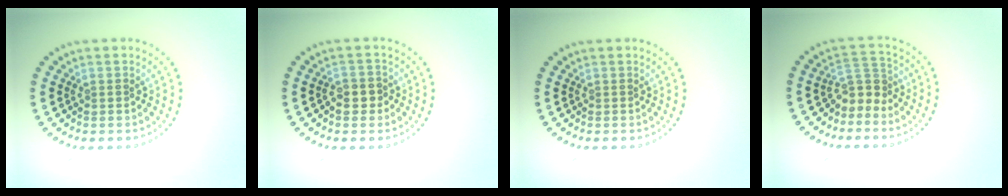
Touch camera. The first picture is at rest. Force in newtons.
{"total": 1.5, "press": 1.4, "slide": 0.4}
{"total": 0.0}
{"total": 2.7, "press": 1.9, "slide": 1.8}